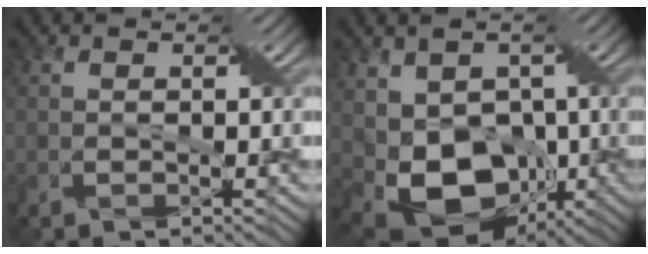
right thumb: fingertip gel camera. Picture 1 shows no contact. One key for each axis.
{"total": 10.2, "fx": -1.2, "fy": 7.4, "fz": 6.9, "tx": -0.137, "ty": -0.027, "tz": -0.019}